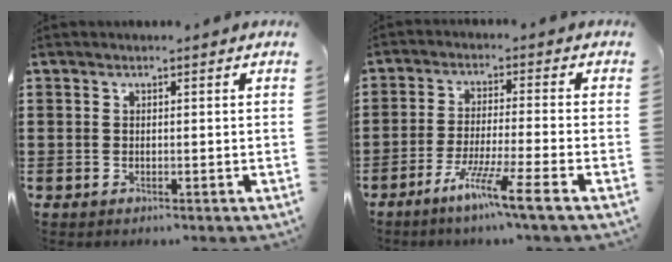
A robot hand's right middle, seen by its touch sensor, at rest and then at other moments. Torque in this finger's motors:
{"motor_torque": [1.99, 0.14, 0.45, 0.21]}